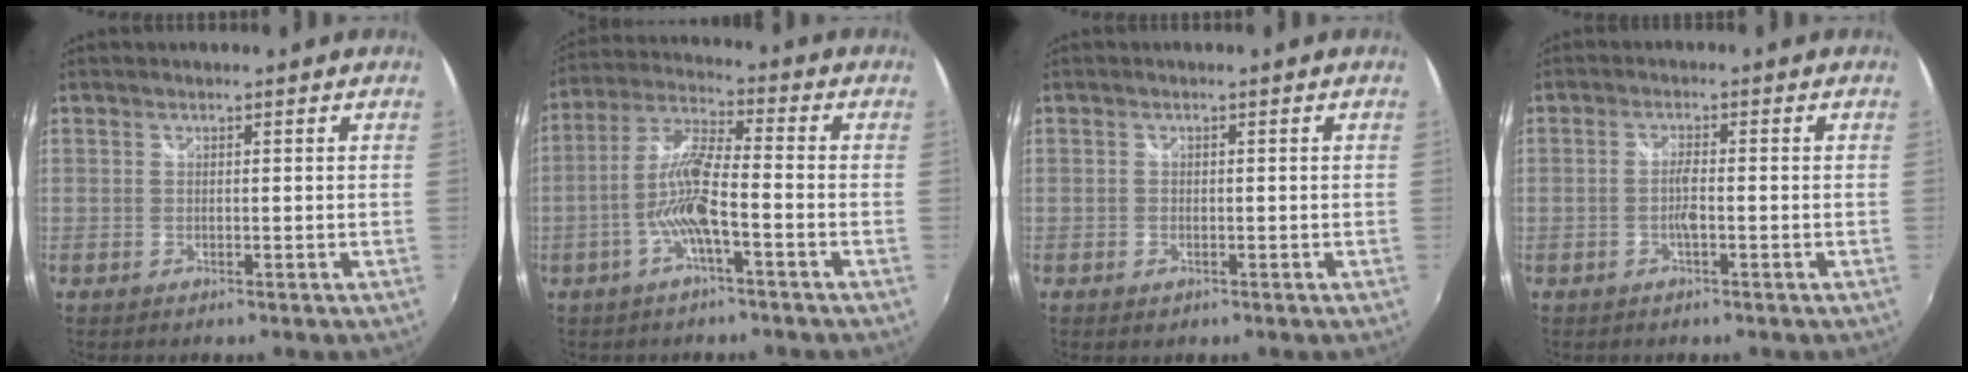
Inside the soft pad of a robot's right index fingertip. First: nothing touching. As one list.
[{"total": 9.1, "force": [-3.3, 1.2, 8.4], "torque": [-0.182, 0.005, -0.061]}, {"total": 1.2, "force": [-0.5, 1.0, 0.4], "torque": [-0.009, -0.004, -0.010]}, {"total": 2.5, "force": [-0.8, 0.3, 2.3], "torque": [-0.046, 0.001, -0.016]}]